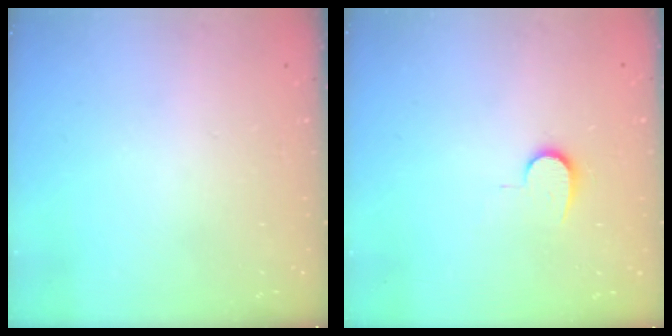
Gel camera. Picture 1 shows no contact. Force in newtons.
{"total": 7.3, "press": 7.3, "slide": 0.7}